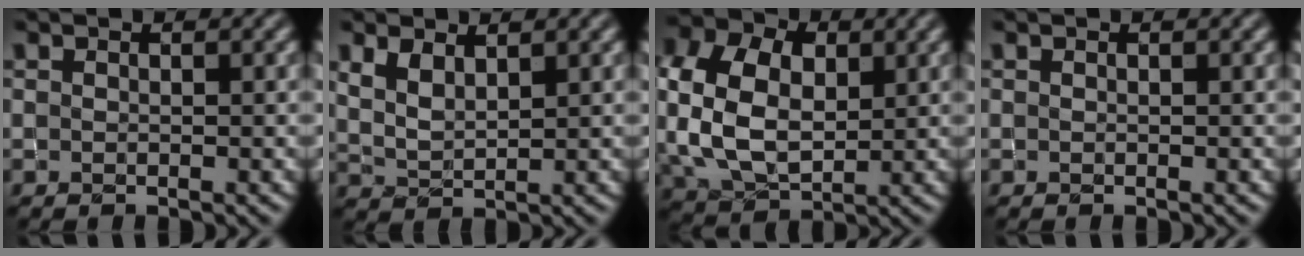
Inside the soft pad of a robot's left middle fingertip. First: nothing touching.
{"total": 2.6, "force": [1.7, 1.1, 1.6], "torque": [-0.041, -0.003, 0.037]}
{"total": 10.7, "force": [1.0, 7.4, 7.6], "torque": [-0.189, 0.005, 0.023]}
{"total": 0.0}